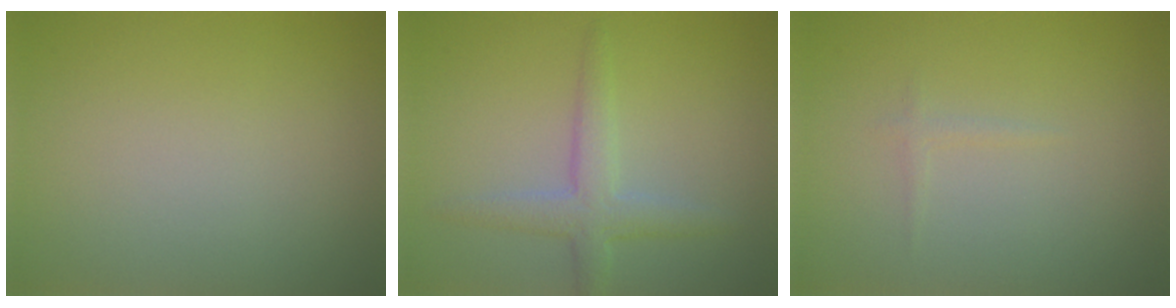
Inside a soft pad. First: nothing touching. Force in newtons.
{"total": 3.0, "press": 3.0, "slide": 0.1}
{"total": 0.6, "press": 0.6, "slide": 0.0}